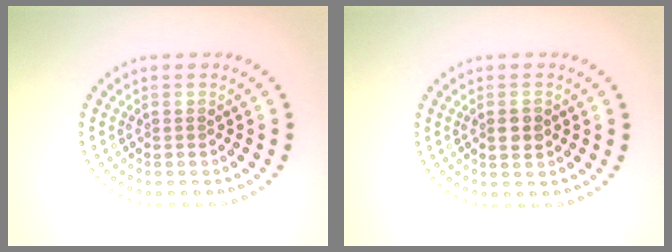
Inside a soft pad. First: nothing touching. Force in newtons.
{"total": 1.5, "press": 1.4, "slide": 0.3}